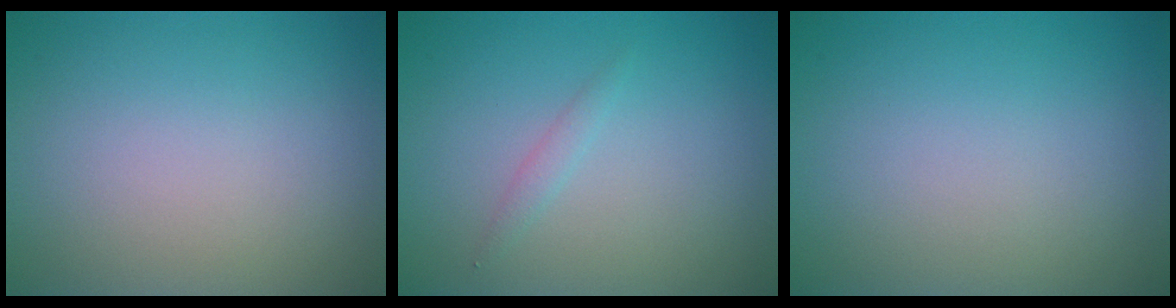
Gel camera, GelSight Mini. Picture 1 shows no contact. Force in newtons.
{"total": 0.8, "press": 0.8, "slide": 0.1}
{"total": 0.0}